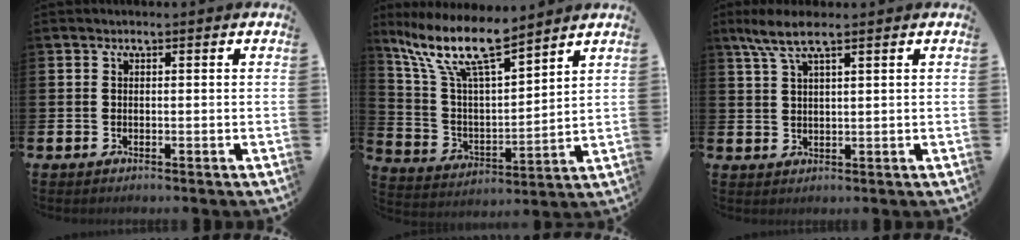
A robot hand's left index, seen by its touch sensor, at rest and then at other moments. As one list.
[{"total": 12.0, "force": [9.6, 2.5, 6.7], "torque": [-0.168, -0.046, 0.168]}, {"total": 5.2, "force": [3.8, 1.1, 3.4], "torque": [-0.079, -0.002, 0.068]}]